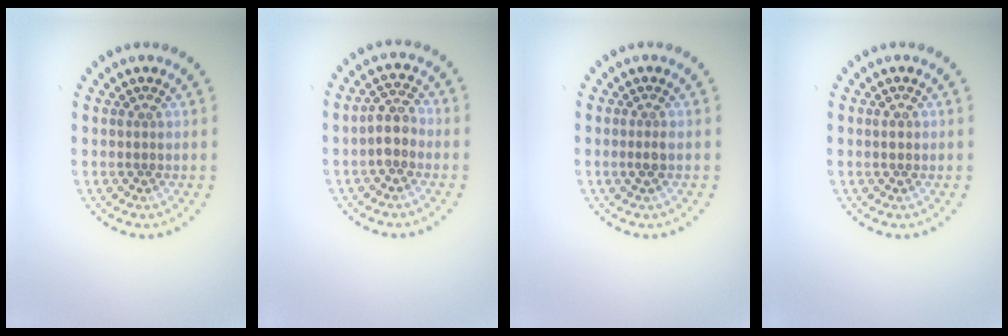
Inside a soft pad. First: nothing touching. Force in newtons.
{"total": 2.4, "press": 2.1, "slide": 1.1}
{"total": 1.0, "press": 0.8, "slide": 0.5}
{"total": 0.9, "press": 0.8, "slide": 0.2}